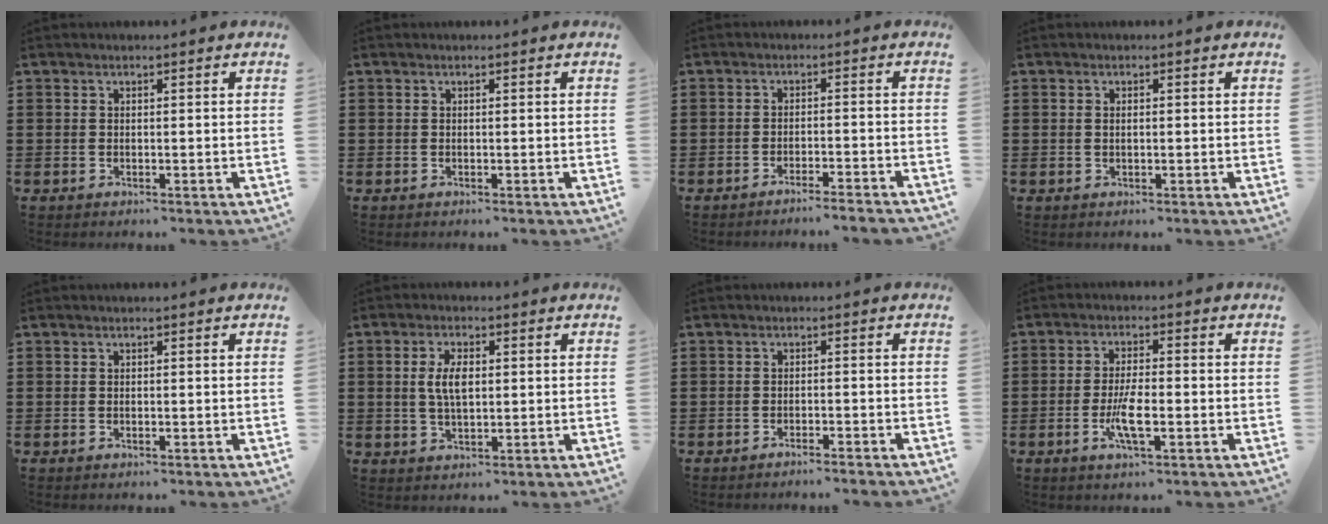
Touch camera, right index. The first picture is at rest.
{"total": 0.0}
{"total": 2.5, "force": [-2.4, -0.5, 0.6], "torque": [-0.011, 0.000, -0.050]}
{"total": 0.7, "force": [0.0, 0.2, 0.6], "torque": [-0.014, 0.001, -0.001]}
{"total": 0.0}
{"total": 4.8, "force": [0.6, 2.1, 4.3], "torque": [-0.095, 0.006, 0.006]}
{"total": 1.7, "force": [-1.6, -0.4, 0.4], "torque": [-0.006, 0.001, -0.032]}
{"total": 5.5, "force": [-1.8, 1.1, 5.1], "torque": [-0.105, -0.012, -0.034]}